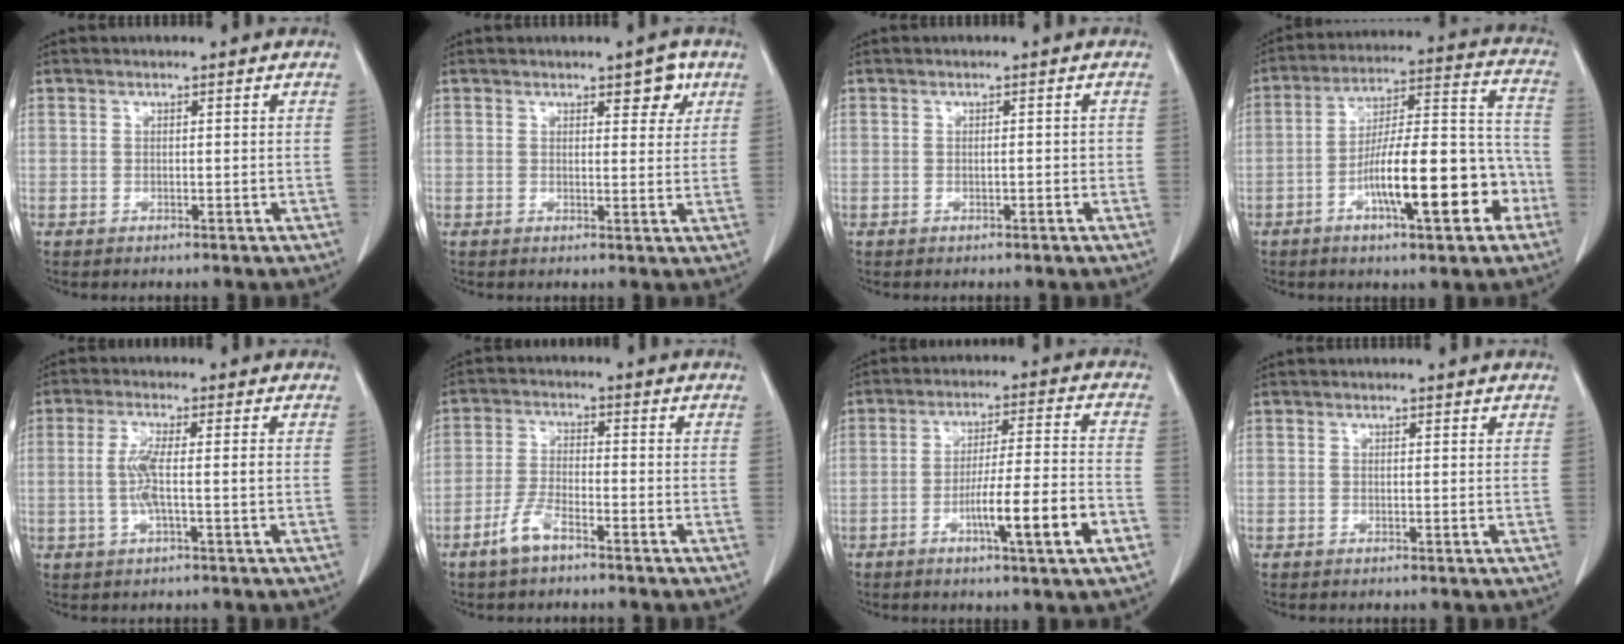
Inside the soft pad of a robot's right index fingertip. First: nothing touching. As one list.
[{"total": 3.6, "force": [2.0, 1.5, 2.6], "torque": [-0.026, -0.001, 0.025]}, {"total": 0.8, "force": [-0.2, 0.3, 0.7], "torque": [-0.010, 0.001, -0.003]}, {"total": 16.9, "force": [-6.5, 3.5, 15.2], "torque": [-0.241, 0.022, -0.099]}, {"total": 4.6, "force": [-0.4, 0.2, 4.6], "torque": [-0.097, 0.000, -0.009]}, {"total": 4.6, "force": [-3.2, 1.1, 3.1], "torque": [-0.072, -0.002, -0.065]}, {"total": 11.3, "force": [-4.6, -0.1, 10.3], "torque": [-0.166, -0.002, -0.073]}, {"total": 0.6, "force": [0.5, 0.3, 0.1], "torque": [-0.001, 0.003, 0.004]}]